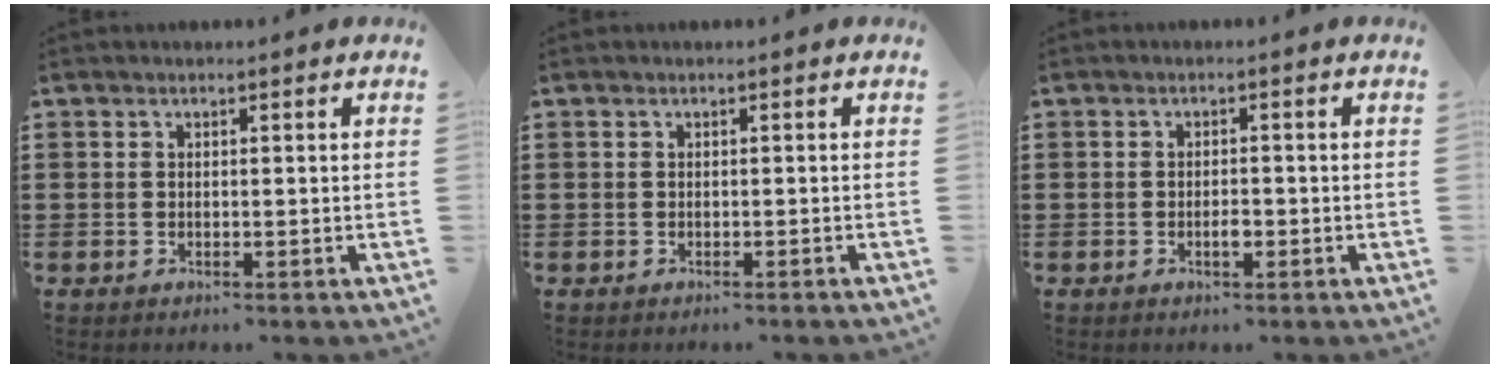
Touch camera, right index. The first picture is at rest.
{"total": 0.0}
{"total": 1.9, "force": [-0.7, 0.7, 1.6], "torque": [-0.030, 0.000, -0.012]}